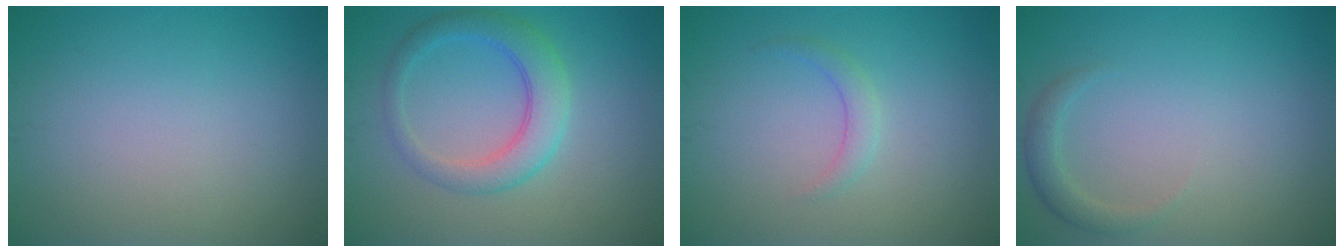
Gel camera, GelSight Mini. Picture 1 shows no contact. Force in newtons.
{"total": 4.3, "press": 4.3, "slide": 0.1}
{"total": 1.4, "press": 1.4, "slide": 0.1}
{"total": 1.6, "press": 1.6, "slide": 0.2}